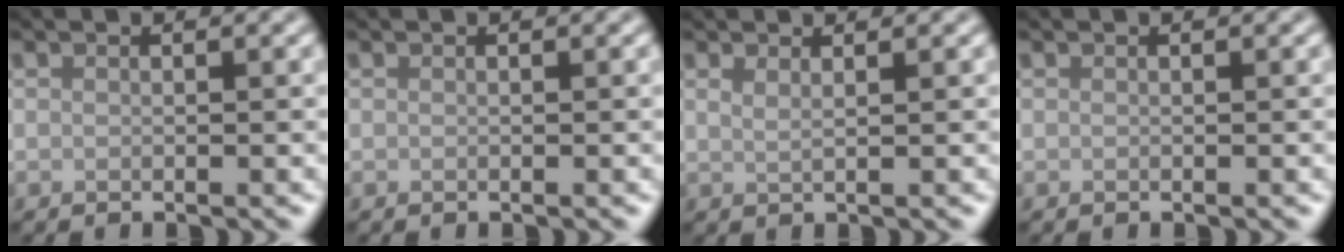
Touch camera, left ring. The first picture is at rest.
{"total": 0.0}
{"total": 1.4, "force": [1.0, 0.6, 0.8], "torque": [-0.007, -0.005, 0.010]}
{"total": 0.0}